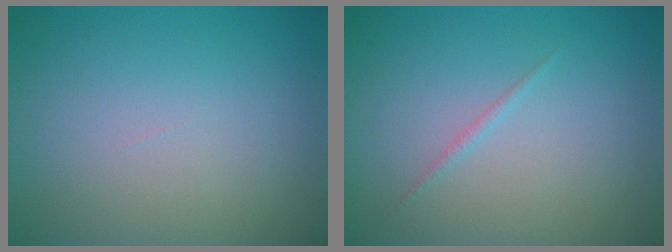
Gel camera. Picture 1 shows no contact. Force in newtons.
{"total": 0.6, "press": 0.6, "slide": 0.0}